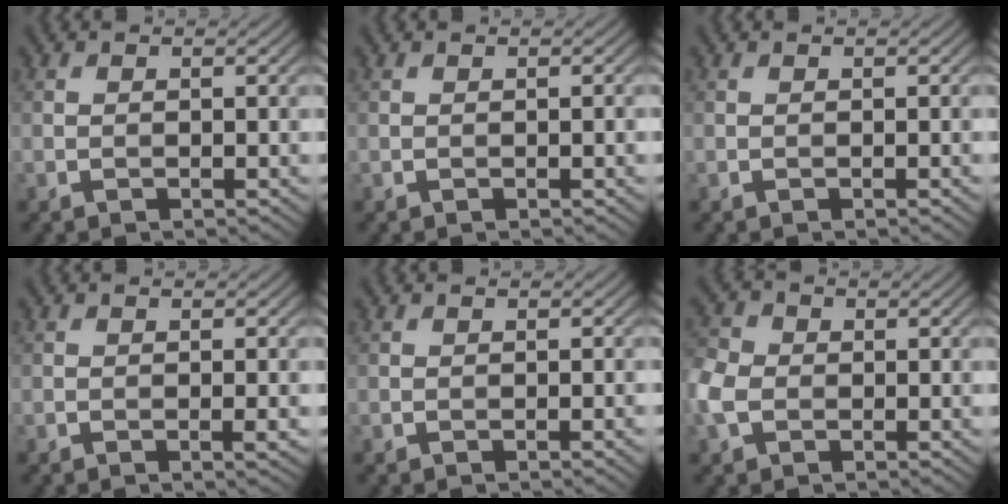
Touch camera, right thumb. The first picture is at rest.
{"total": 0.0}
{"total": 0.0}
{"total": 0.9, "force": [-0.2, 0.0, 0.9], "torque": [-0.016, 0.000, -0.007]}
{"total": 0.6, "force": [-0.2, 0.0, 0.6], "torque": [-0.008, 0.001, -0.004]}
{"total": 5.2, "force": [-1.2, 4.0, 3.2], "torque": [-0.095, 0.003, -0.035]}